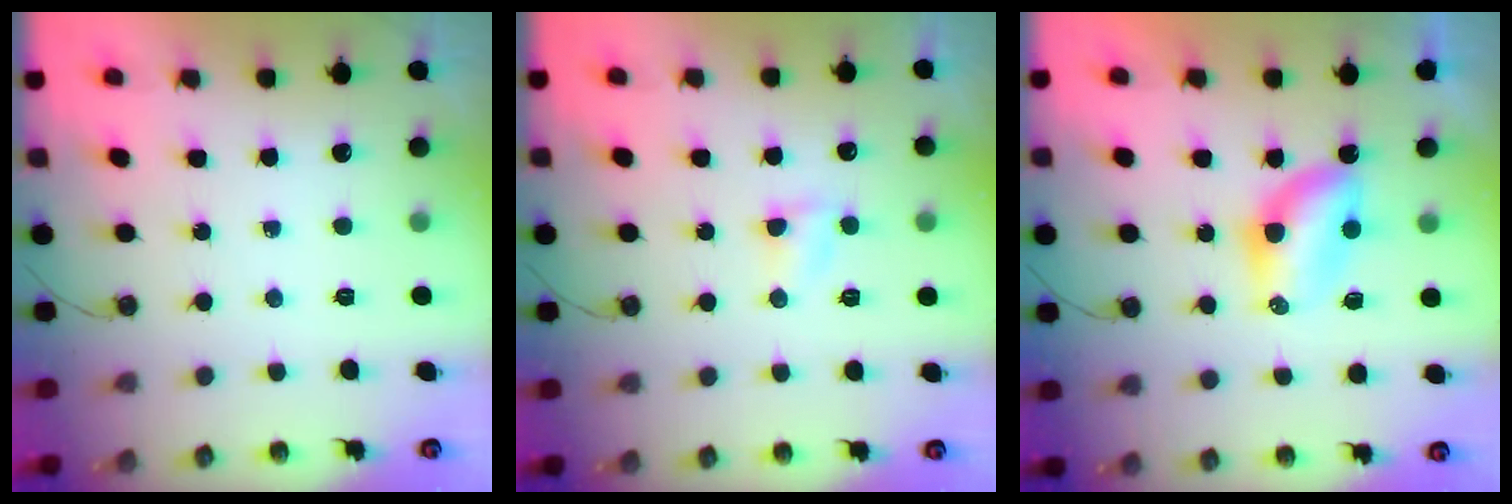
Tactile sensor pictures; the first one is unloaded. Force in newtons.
{"total": 3.8, "press": 3.7, "slide": 0.5}
{"total": 6.3, "press": 6.3, "slide": 0.3}